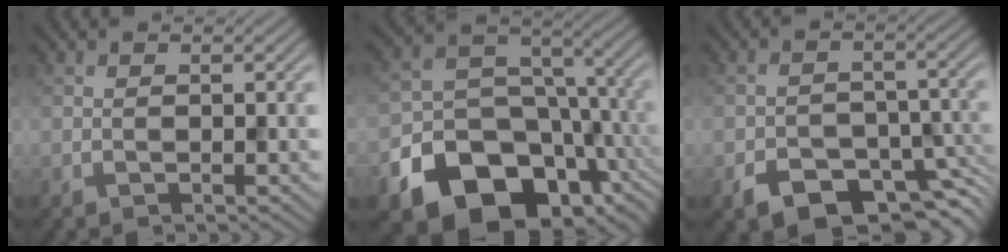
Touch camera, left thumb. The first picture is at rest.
{"total": 19.2, "force": [-9.5, 14.1, 8.8], "torque": [-0.166, -0.050, -0.161]}
{"total": 7.7, "force": [-5.2, 4.4, 3.7], "torque": [-0.055, -0.017, -0.084]}